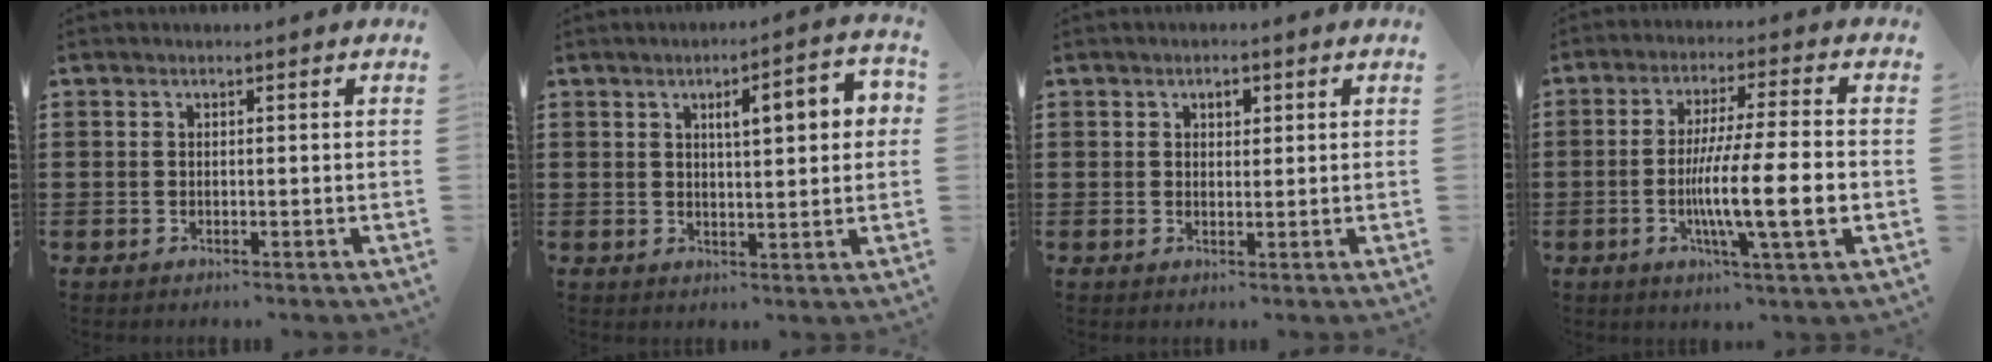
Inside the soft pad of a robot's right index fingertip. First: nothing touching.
{"total": 5.5, "force": [1.4, 1.3, 5.1], "torque": [-0.076, -0.006, 0.015]}
{"total": 1.5, "force": [0.7, 0.9, 0.9], "torque": [-0.020, 0.008, 0.011]}
{"total": 11.8, "force": [-2.7, 1.0, 11.5], "torque": [-0.202, -0.017, -0.051]}